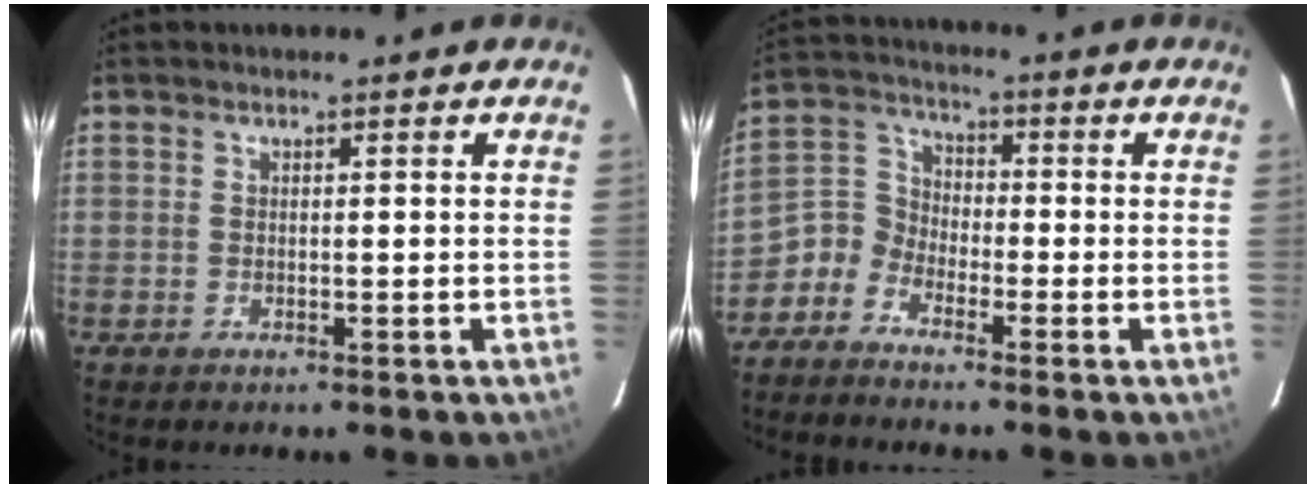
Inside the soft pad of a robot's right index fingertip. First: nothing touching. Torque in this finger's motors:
{"motor_torque": [0.13, -0.11, 0.10, 0.00]}